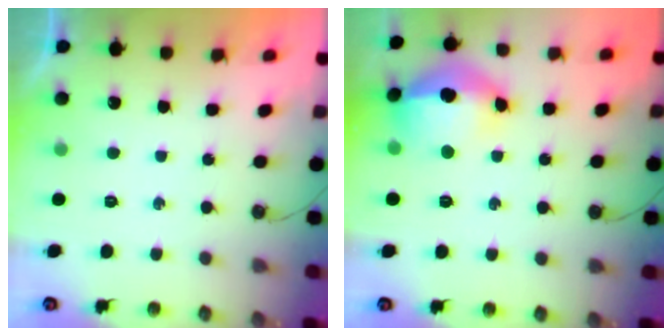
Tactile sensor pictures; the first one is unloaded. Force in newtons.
{"total": 16.9, "press": 16.6, "slide": 3.4}